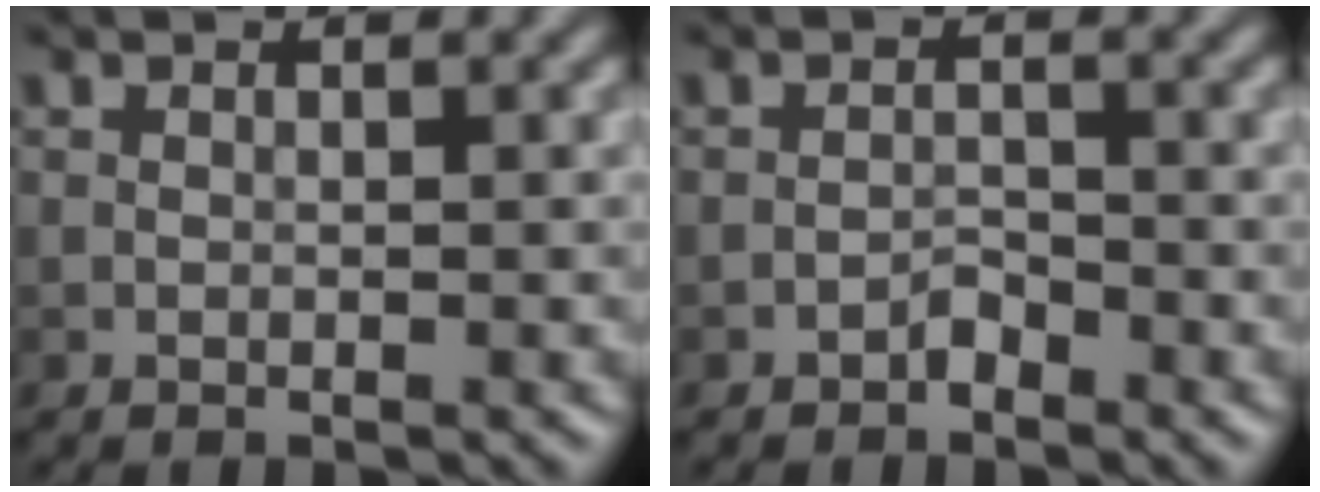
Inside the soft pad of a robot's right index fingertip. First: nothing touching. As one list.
[{"total": 1.1, "force": [-1.0, 0.5, 0.4], "torque": [-0.003, 0.005, -0.018]}]